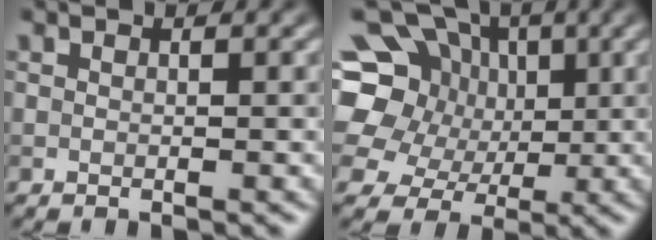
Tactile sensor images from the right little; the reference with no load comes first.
{"total": 12.1, "force": [2.3, 10.5, 5.5], "torque": [-0.126, 0.033, 0.017]}